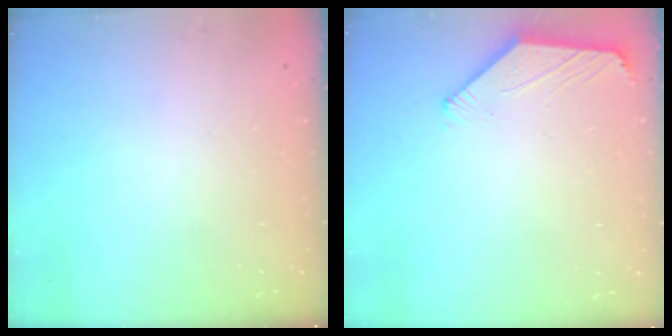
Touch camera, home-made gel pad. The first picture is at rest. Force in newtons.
{"total": 0.8, "press": 0.8, "slide": 0.2}